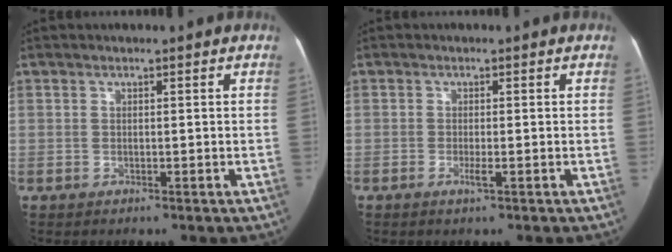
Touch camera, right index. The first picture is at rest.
{"total": 1.4, "force": [-0.7, 0.1, 1.2], "torque": [-0.022, -0.001, -0.014]}